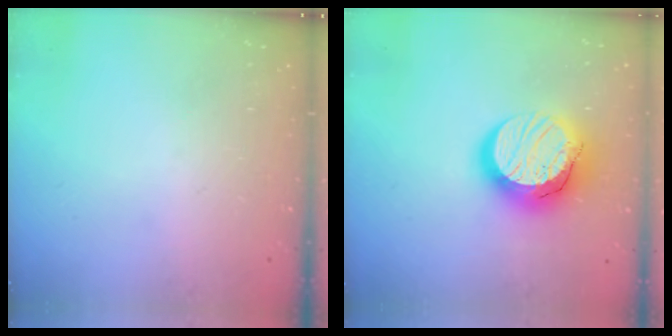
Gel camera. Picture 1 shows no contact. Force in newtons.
{"total": 16.3, "press": 16.2, "slide": 1.1}